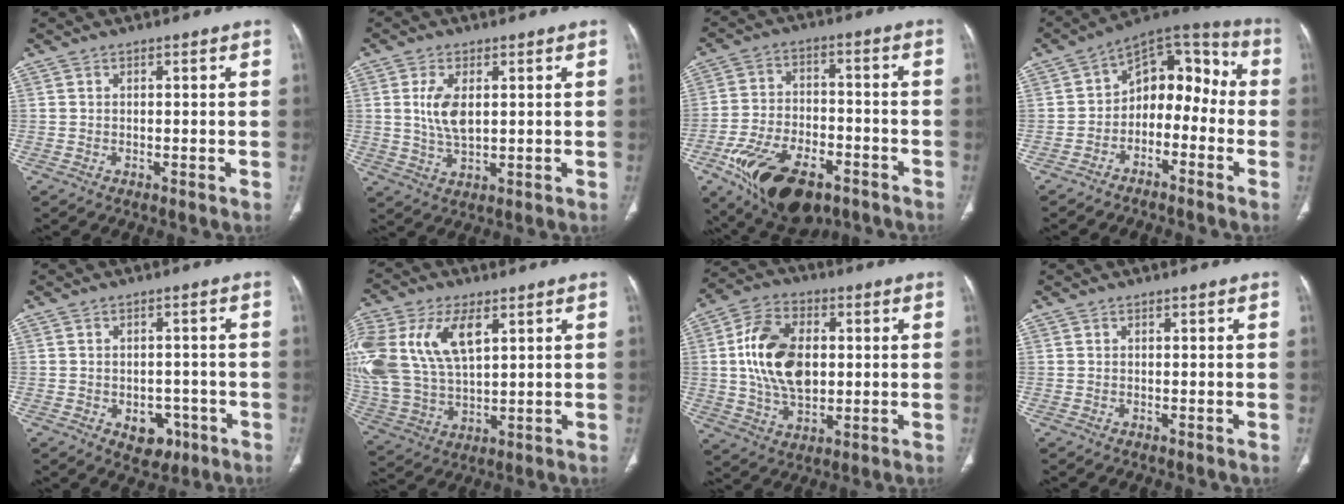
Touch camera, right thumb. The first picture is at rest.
{"total": 6.4, "force": [1.3, 3.2, 5.4], "torque": [-0.110, -0.007, 0.028]}
{"total": 18.6, "force": [-10.1, 9.8, 12.2], "torque": [-0.208, 0.037, -0.158]}
{"total": 12.4, "force": [-3.1, 8.6, 8.4], "torque": [-0.077, 0.073, -0.063]}
{"total": 5.8, "force": [-2.4, 4.2, 3.2], "torque": [-0.017, 0.016, -0.022]}
{"total": 21.7, "force": [7.2, 12.4, 16.3], "torque": [-0.383, 0.003, 0.142]}
{"total": 15.3, "force": [1.4, 9.7, 11.8], "torque": [-0.200, 0.006, 0.026]}
{"total": 0.0}